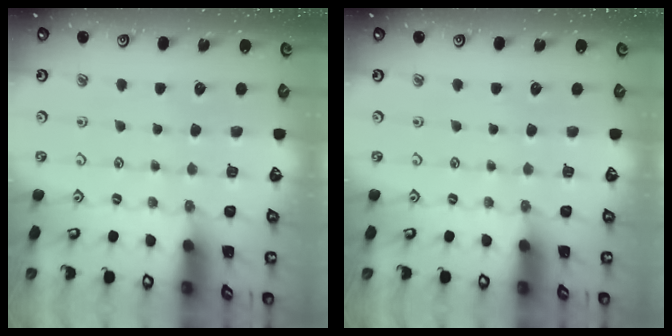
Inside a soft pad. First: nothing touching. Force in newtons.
{"total": 0.0}